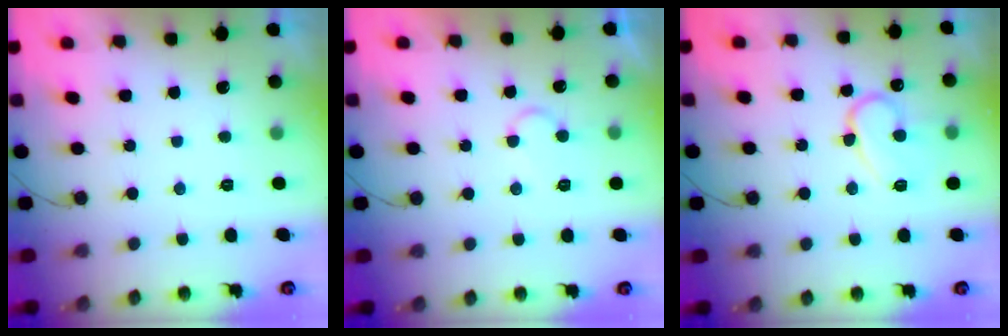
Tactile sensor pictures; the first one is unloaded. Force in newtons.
{"total": 7.3, "press": 7.3, "slide": 0.6}
{"total": 12.0, "press": 12.0, "slide": 1.2}